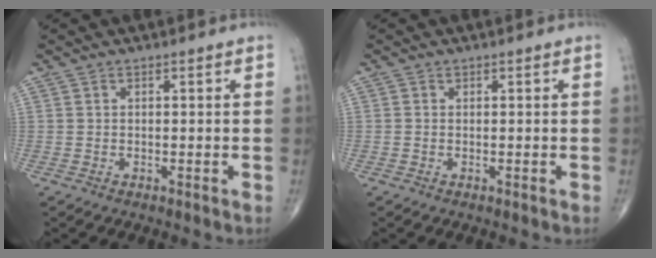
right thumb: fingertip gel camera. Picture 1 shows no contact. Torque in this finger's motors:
{"motor_torque": [-0.01, 0.01, 0.10, -0.07, 0.00]}